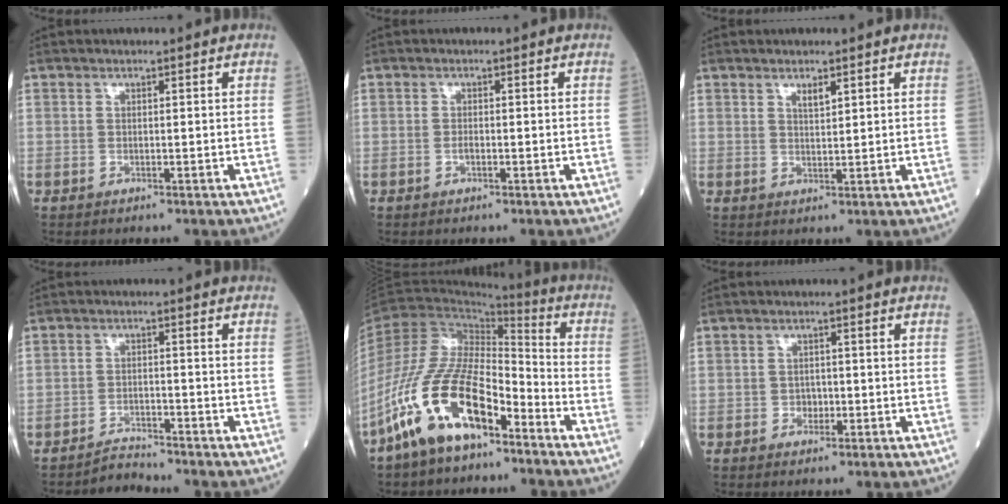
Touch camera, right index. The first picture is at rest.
{"total": 0.7, "force": [-0.3, 0.3, 0.5], "torque": [-0.009, 0.001, -0.006]}
{"total": 1.8, "force": [1.2, 0.4, 1.2], "torque": [-0.023, -0.002, 0.023]}
{"total": 2.7, "force": [-2.6, -0.3, -0.5], "torque": [0.008, -0.017, -0.042]}
{"total": 15.6, "force": [-9.6, 5.7, 10.9], "torque": [-0.232, 0.006, -0.183]}
{"total": 1.5, "force": [-0.5, 1.2, 0.7], "torque": [-0.002, 0.005, -0.006]}